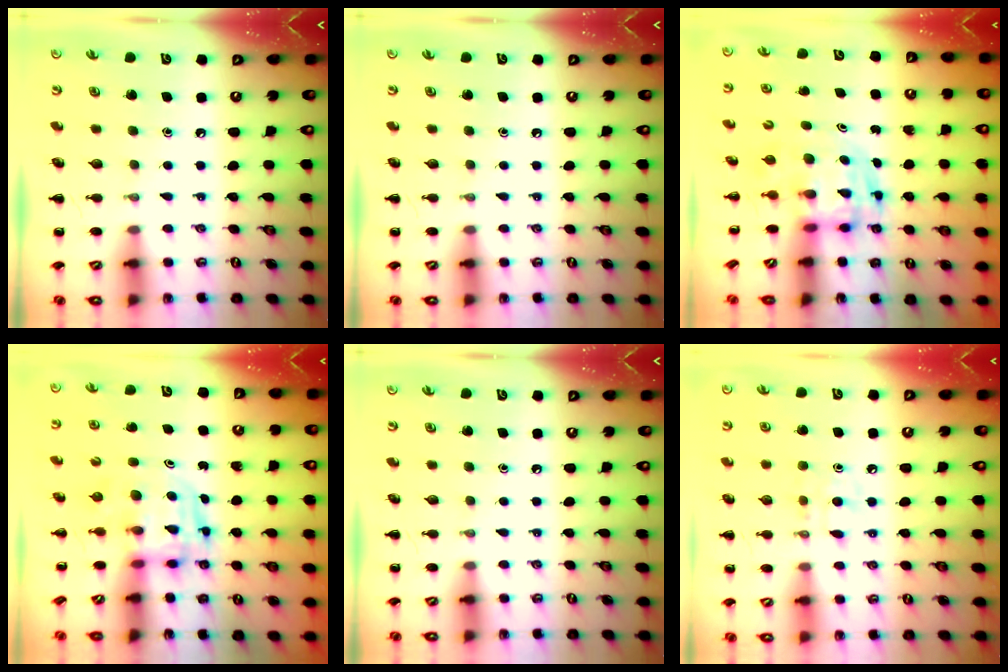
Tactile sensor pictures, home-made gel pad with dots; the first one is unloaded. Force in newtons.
{"total": 0.0}
{"total": 3.3, "press": 3.2, "slide": 0.6}
{"total": 3.2, "press": 3.1, "slide": 0.5}
{"total": 0.0}
{"total": 7.4, "press": 7.2, "slide": 1.8}